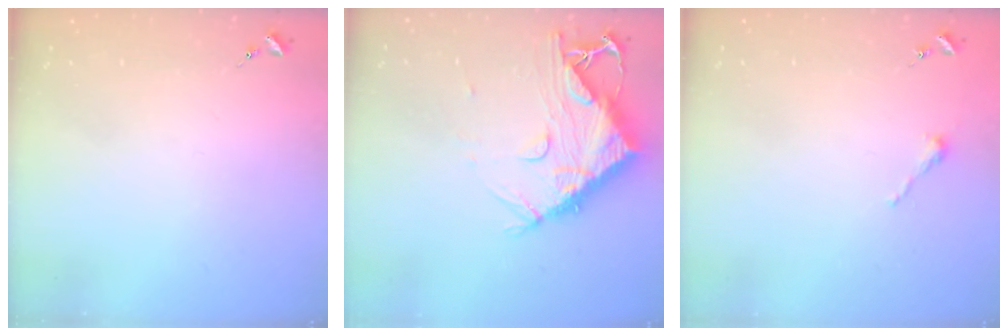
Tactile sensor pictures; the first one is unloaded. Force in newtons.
{"total": 13.2, "press": 13.1, "slide": 1.4}
{"total": 2.5, "press": 2.5, "slide": 0.2}